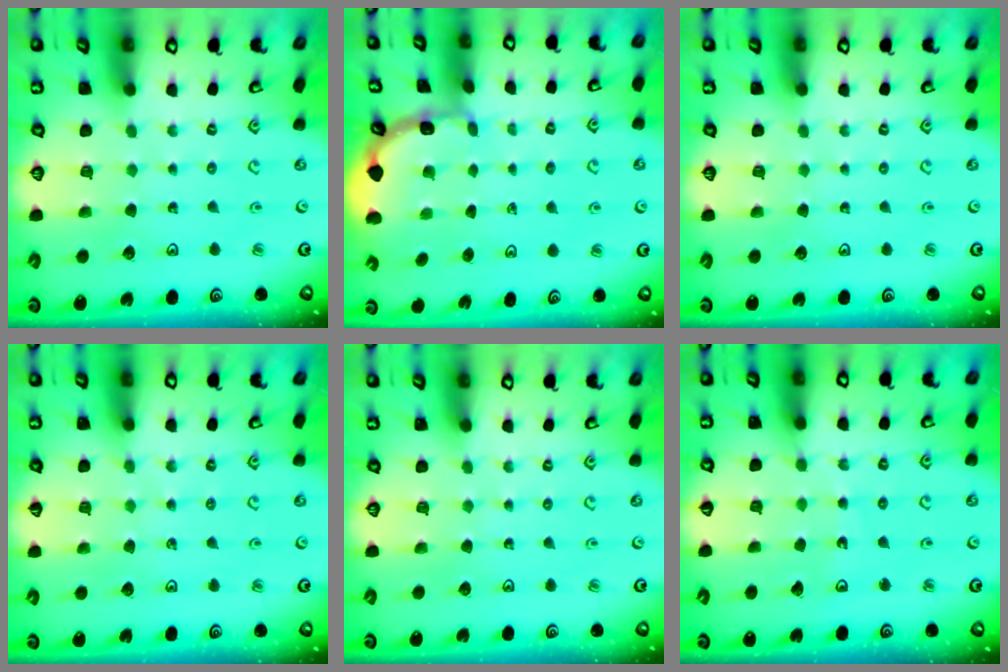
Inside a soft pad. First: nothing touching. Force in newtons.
{"total": 2.1, "press": 2.1, "slide": 0.2}
{"total": 0.0}
{"total": 2.5, "press": 2.5, "slide": 0.5}
{"total": 0.0}
{"total": 3.9, "press": 3.8, "slide": 0.5}